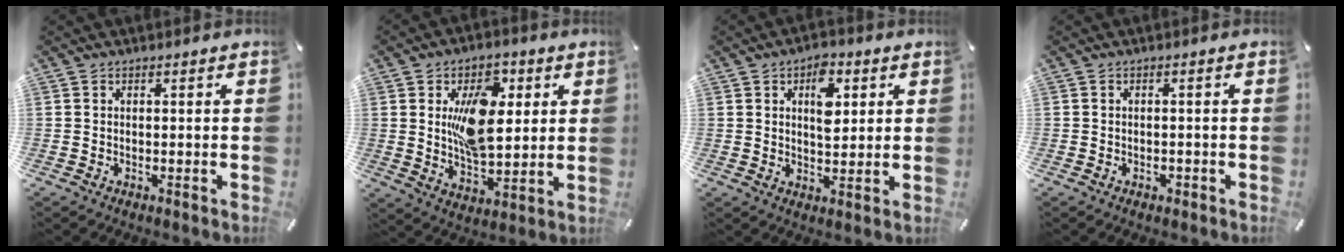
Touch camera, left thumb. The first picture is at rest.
{"total": 15.3, "force": [3.8, 9.4, 11.5], "torque": [-0.197, 0.002, 0.063]}
{"total": 8.6, "force": [2.8, 5.2, 6.2], "torque": [-0.075, -0.007, 0.040]}
{"total": 1.1, "force": [-0.6, 0.8, 0.3], "torque": [-0.005, 0.003, -0.014]}